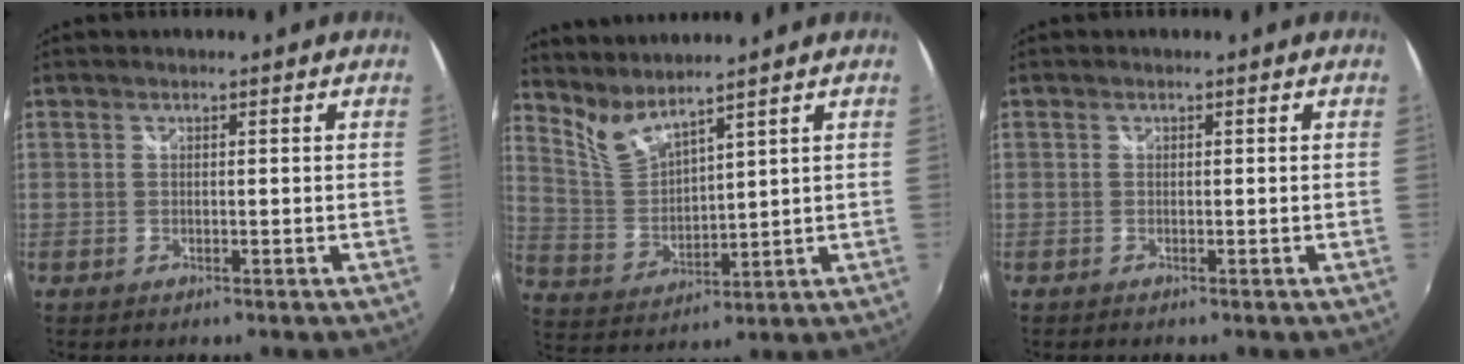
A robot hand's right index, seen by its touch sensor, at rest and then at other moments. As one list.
[{"total": 6.3, "force": [5.8, 0.5, 2.6], "torque": [-0.053, -0.017, 0.125]}, {"total": 0.0}]